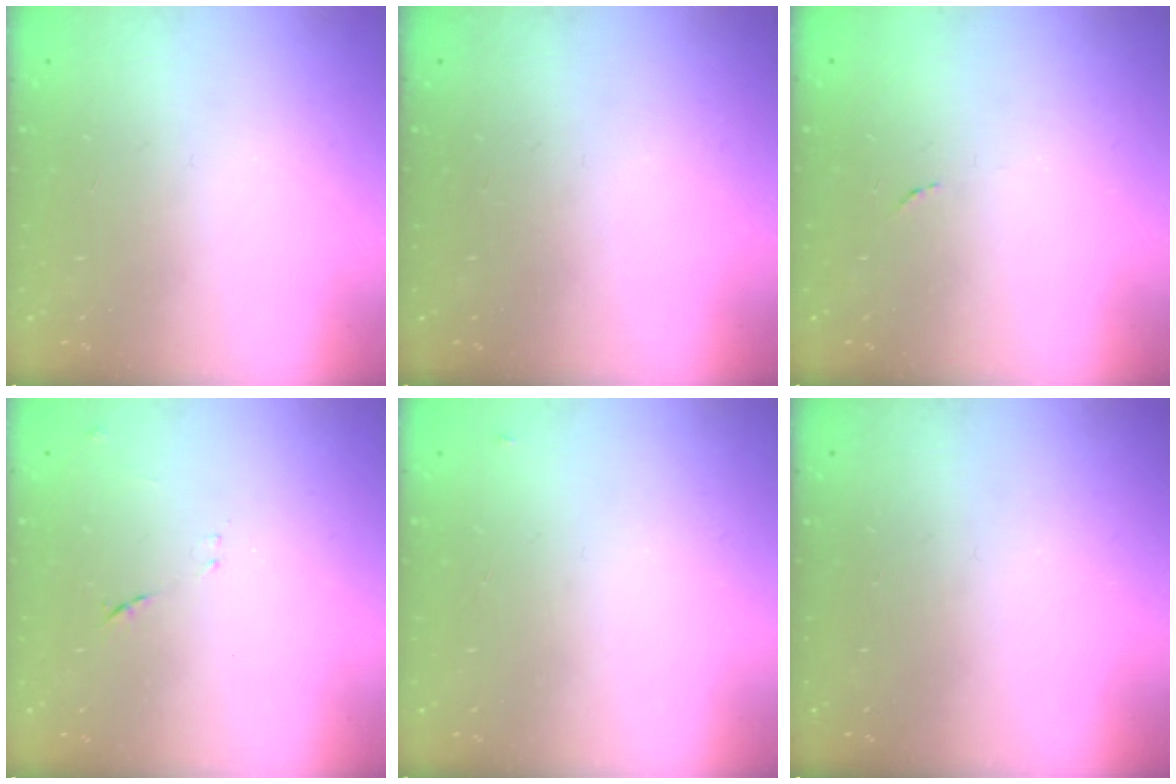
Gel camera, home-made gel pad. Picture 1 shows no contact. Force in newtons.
{"total": 0.0}
{"total": 3.3, "press": 3.3, "slide": 0.2}
{"total": 7.2, "press": 7.2, "slide": 0.6}
{"total": 2.8, "press": 2.8, "slide": 0.4}
{"total": 0.0}